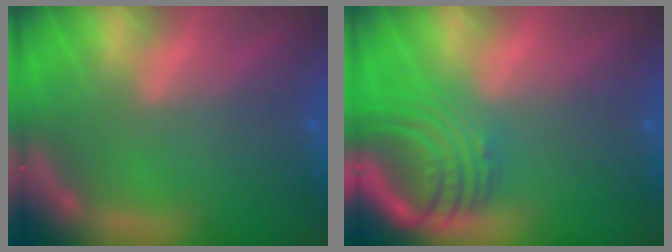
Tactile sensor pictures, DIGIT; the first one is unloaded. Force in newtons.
{"total": 7.1}